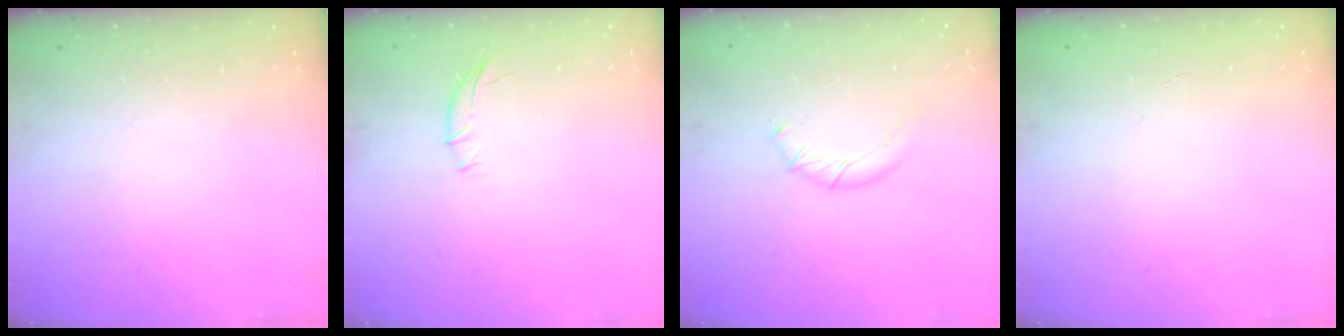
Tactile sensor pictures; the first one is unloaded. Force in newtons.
{"total": 5.8, "press": 5.7, "slide": 1.2}
{"total": 4.1, "press": 4.0, "slide": 0.9}
{"total": 0.0}